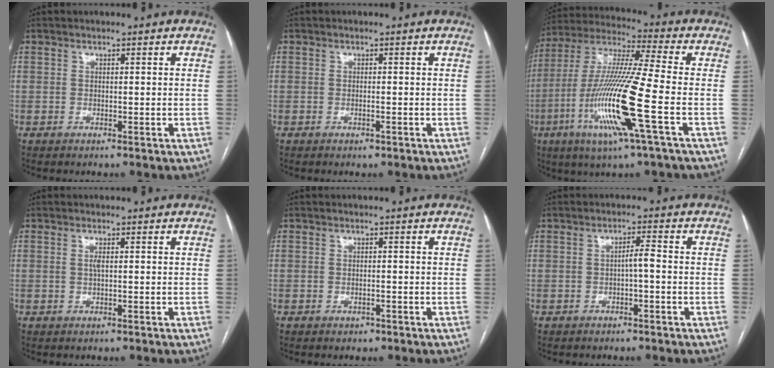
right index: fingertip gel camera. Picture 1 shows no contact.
{"total": 0.6, "force": [-0.3, 0.2, 0.4], "torque": [-0.010, -0.002, -0.002]}
{"total": 17.6, "force": [-5.4, -0.4, 16.7], "torque": [-0.344, -0.017, -0.110]}
{"total": 1.0, "force": [0.2, 0.1, 1.0], "torque": [-0.024, 0.000, 0.004]}
{"total": 0.8, "force": [-0.5, 0.5, 0.4], "torque": [-0.009, 0.000, -0.004]}
{"total": 2.1, "force": [-0.5, 0.1, 2.1], "torque": [-0.031, 0.004, -0.009]}